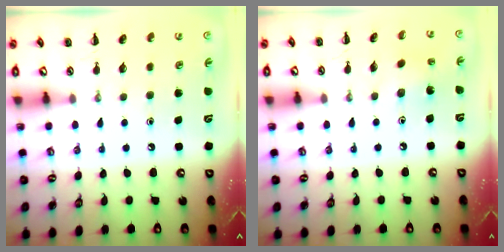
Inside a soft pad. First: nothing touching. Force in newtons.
{"total": 1.4, "press": 1.2, "slide": 0.6}